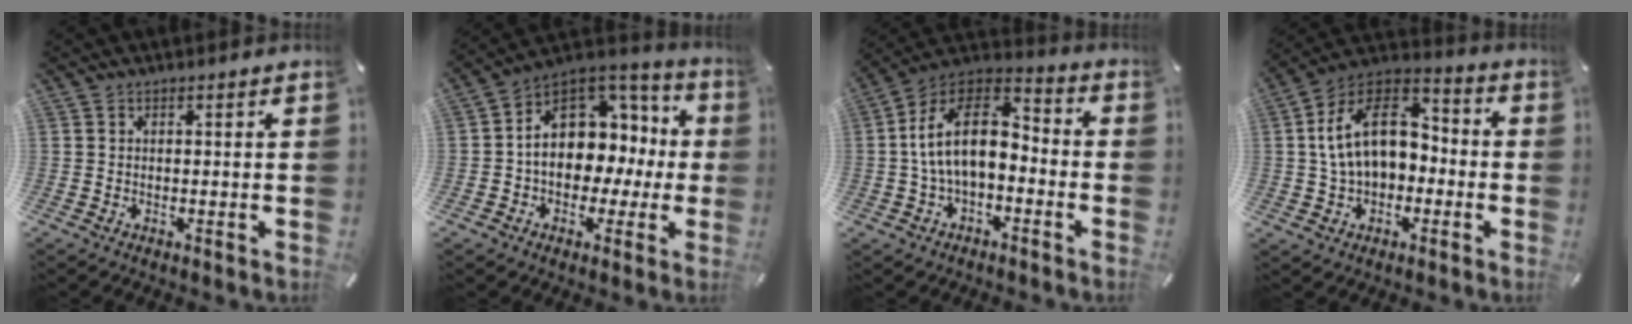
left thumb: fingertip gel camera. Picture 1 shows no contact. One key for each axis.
{"total": 12.7, "fx": 1.2, "fy": 10.3, "fz": 7.3, "tx": -0.108, "ty": -0.016, "tz": 0.031}
{"total": 15.3, "fx": -0.7, "fy": 9.6, "fz": 11.9, "tx": -0.243, "ty": 0.013, "tz": -0.018}
{"total": 16.1, "fx": 0.6, "fy": 11.6, "fz": 11.1, "tx": -0.212, "ty": 0.016, "tz": 0.010}